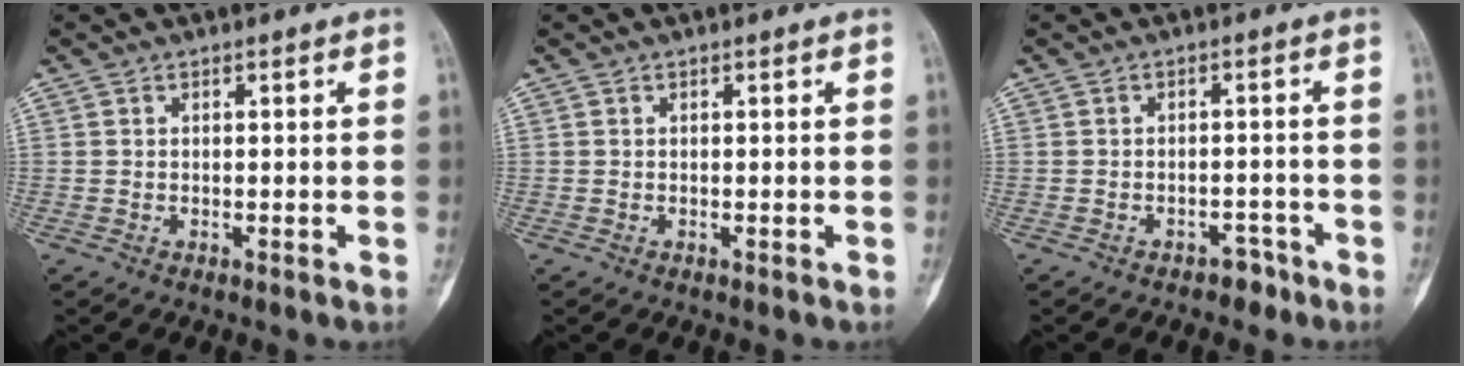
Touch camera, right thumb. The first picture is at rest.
{"total": 0.0}
{"total": 2.9, "force": [-2.1, 1.8, 1.0], "torque": [-0.002, 0.024, -0.025]}